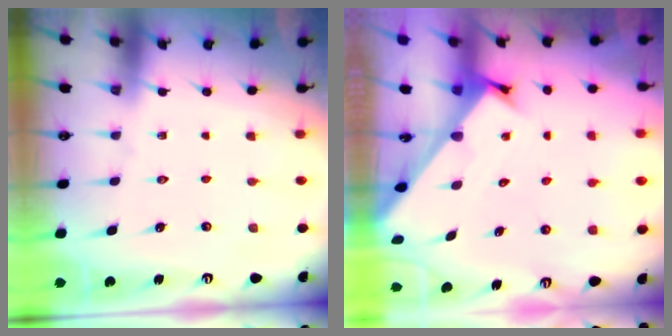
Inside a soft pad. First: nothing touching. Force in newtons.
{"total": 2.6, "press": 2.6, "slide": 0.3}